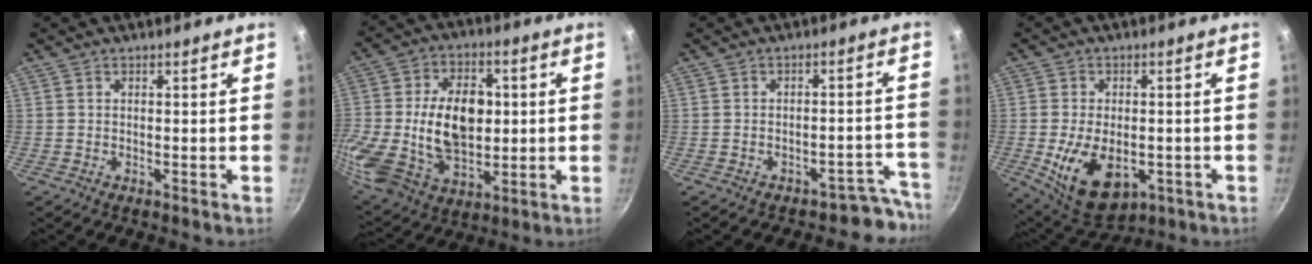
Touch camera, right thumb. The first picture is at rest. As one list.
[{"total": 25.7, "force": [0.9, 17.9, 18.5], "torque": [-0.373, 0.019, 0.026]}, {"total": 6.0, "force": [-5.1, 3.0, 0.9], "torque": [0.049, 0.067, -0.059]}, {"total": 13.3, "force": [-3.2, 8.2, 10.0], "torque": [-0.154, -0.004, -0.032]}]